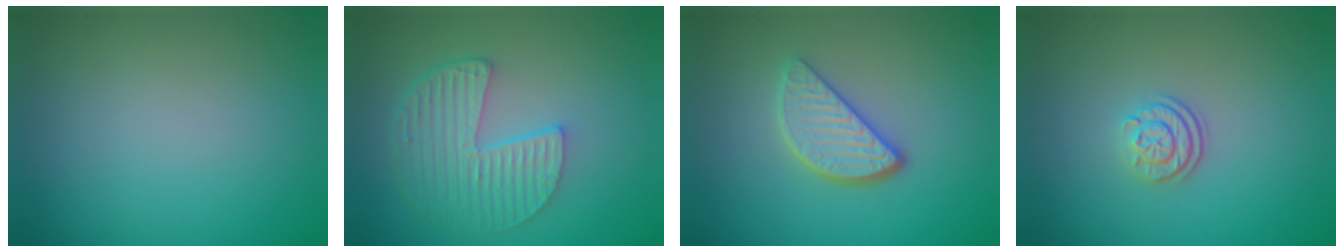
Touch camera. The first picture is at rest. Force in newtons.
{"total": 5.4, "press": 4.0, "slide": 3.7}
{"total": 3.4, "press": 2.9, "slide": 1.9}
{"total": 2.4, "press": 1.8, "slide": 1.5}